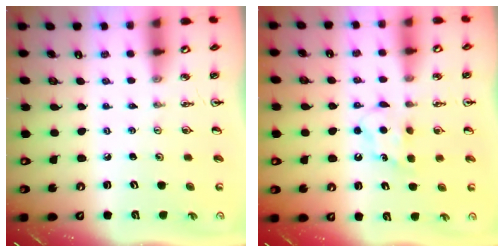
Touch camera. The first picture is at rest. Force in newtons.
{"total": 5.8, "press": 5.8, "slide": 0.6}